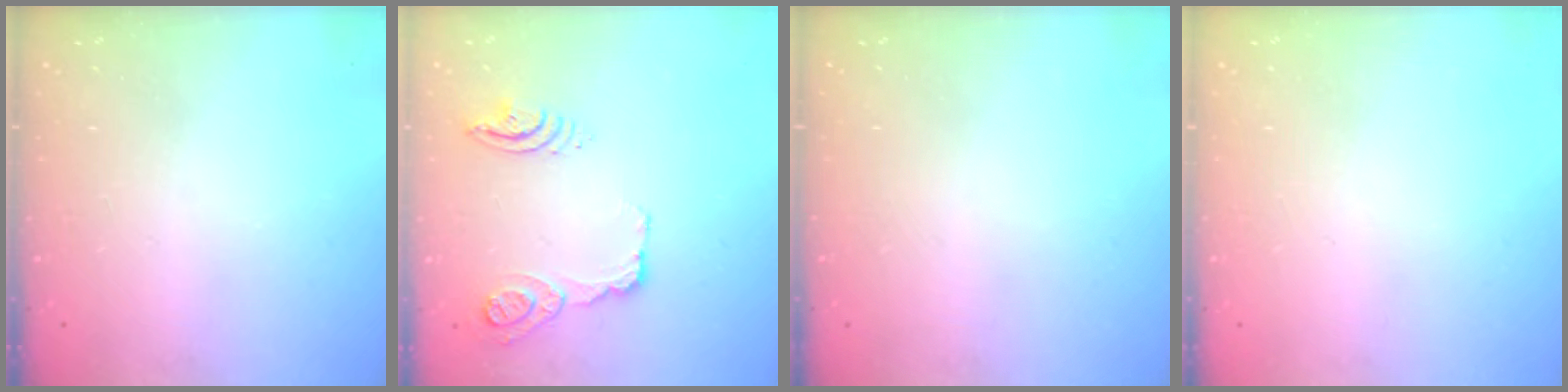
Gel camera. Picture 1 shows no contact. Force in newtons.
{"total": 21.3, "press": 16.2, "slide": 13.8}
{"total": 0.0}
{"total": 0.0}